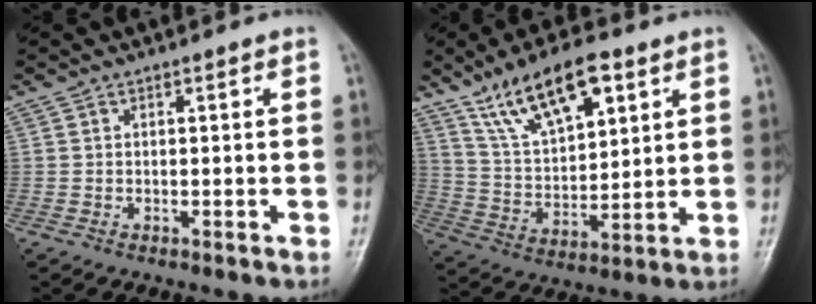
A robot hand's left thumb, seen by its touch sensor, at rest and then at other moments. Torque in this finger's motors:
{"motor_torque": [0.53, 0.46, 1.27, -1.49, 0.19]}